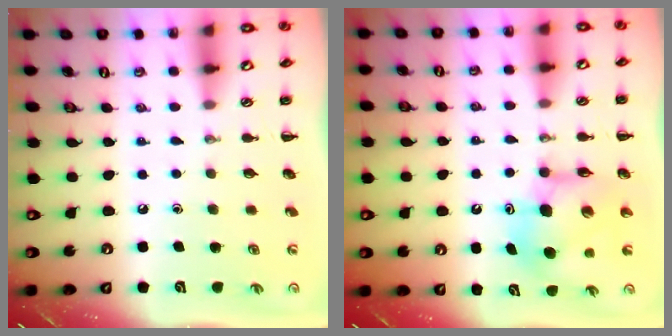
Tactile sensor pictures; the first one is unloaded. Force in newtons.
{"total": 9.1, "press": 9.0, "slide": 1.6}